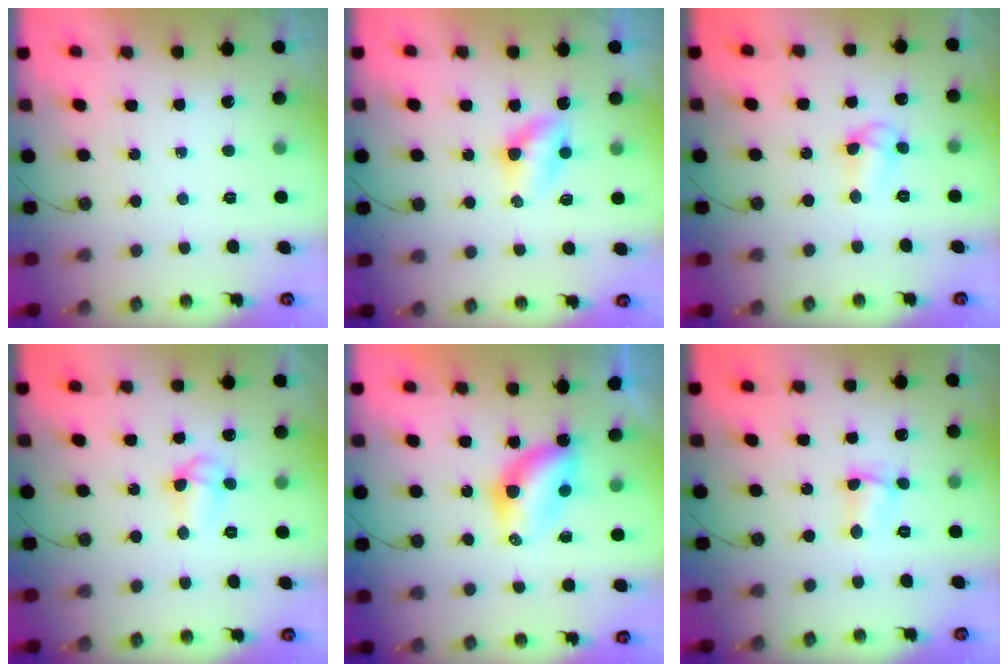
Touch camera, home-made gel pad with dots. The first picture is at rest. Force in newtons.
{"total": 5.8, "press": 5.1, "slide": 2.7}
{"total": 6.4, "press": 6.4, "slide": 0.4}
{"total": 7.8, "press": 6.9, "slide": 3.6}
{"total": 6.3, "press": 6.3, "slide": 0.1}
{"total": 2.6, "press": 2.3, "slide": 1.1}